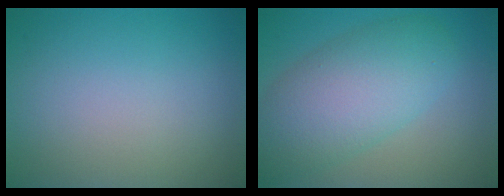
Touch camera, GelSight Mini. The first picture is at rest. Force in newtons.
{"total": 7.5, "press": 7.5, "slide": 0.3}